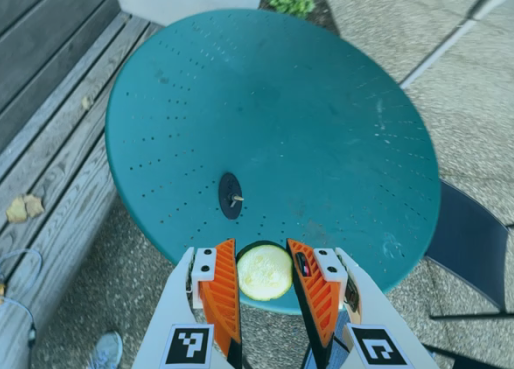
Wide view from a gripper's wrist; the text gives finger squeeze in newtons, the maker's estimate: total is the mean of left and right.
{"total": 12.2, "left": 12.5, "right": 11.8}